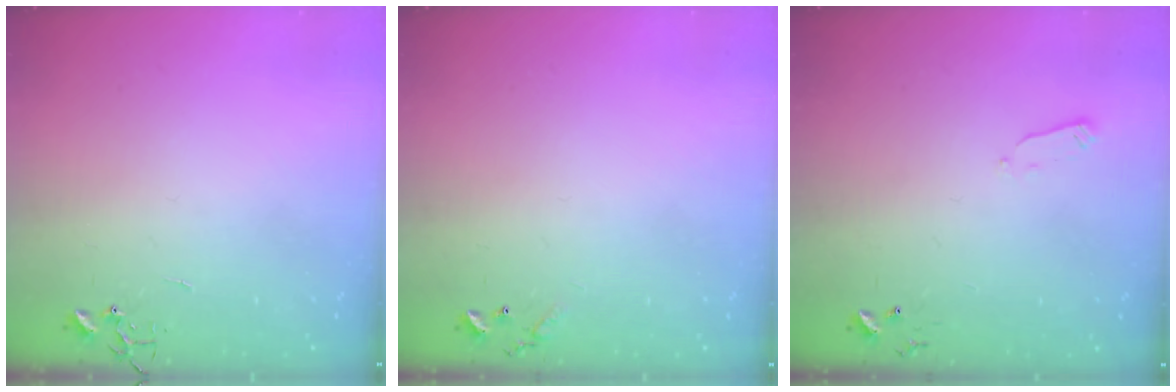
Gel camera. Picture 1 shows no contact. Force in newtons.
{"total": 6.6, "press": 6.6, "slide": 0.5}
{"total": 2.4, "press": 2.3, "slide": 0.4}